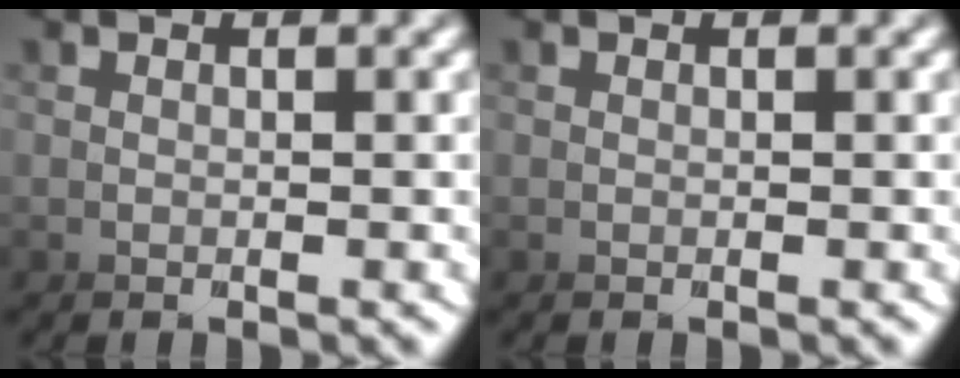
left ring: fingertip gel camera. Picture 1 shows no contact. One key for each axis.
{"total": 0.0}